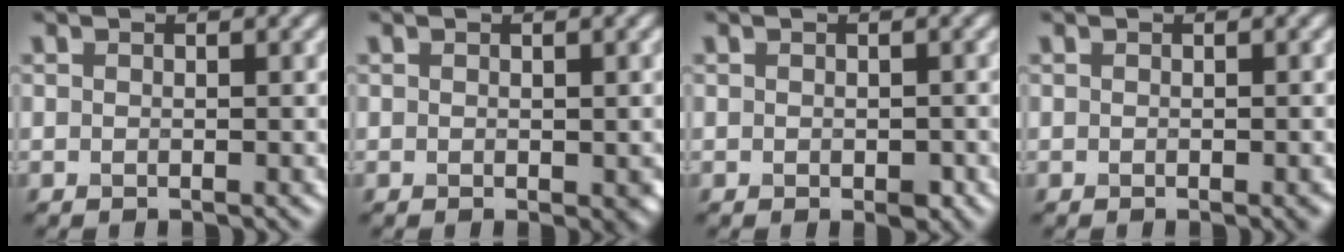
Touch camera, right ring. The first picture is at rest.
{"total": 0.7, "force": [0.0, 0.5, 0.4], "torque": [-0.001, -0.003, 0.001]}
{"total": 0.9, "force": [-0.2, 0.6, 0.6], "torque": [-0.005, -0.004, -0.002]}
{"total": 0.5, "force": [-0.3, 0.1, 0.4], "torque": [-0.002, 0.000, -0.003]}